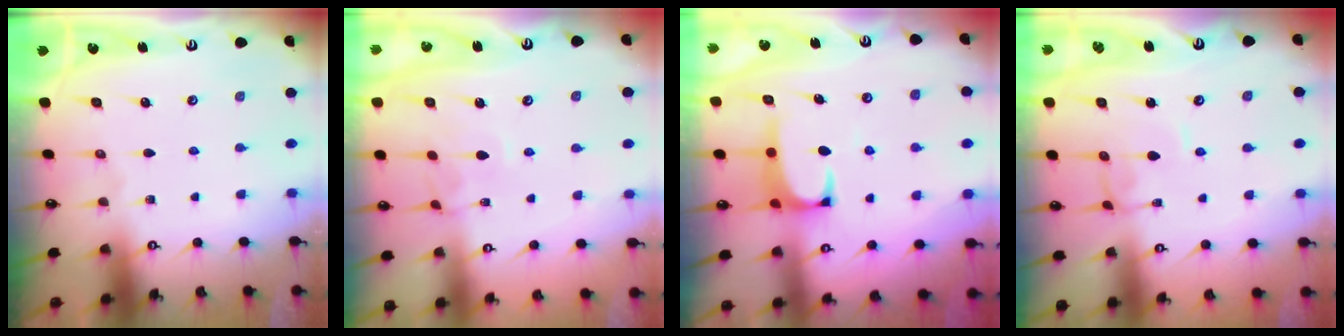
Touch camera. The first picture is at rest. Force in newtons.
{"total": 4.3, "press": 4.3, "slide": 0.1}
{"total": 1.2, "press": 1.0, "slide": 0.5}
{"total": 1.8, "press": 1.7, "slide": 0.3}